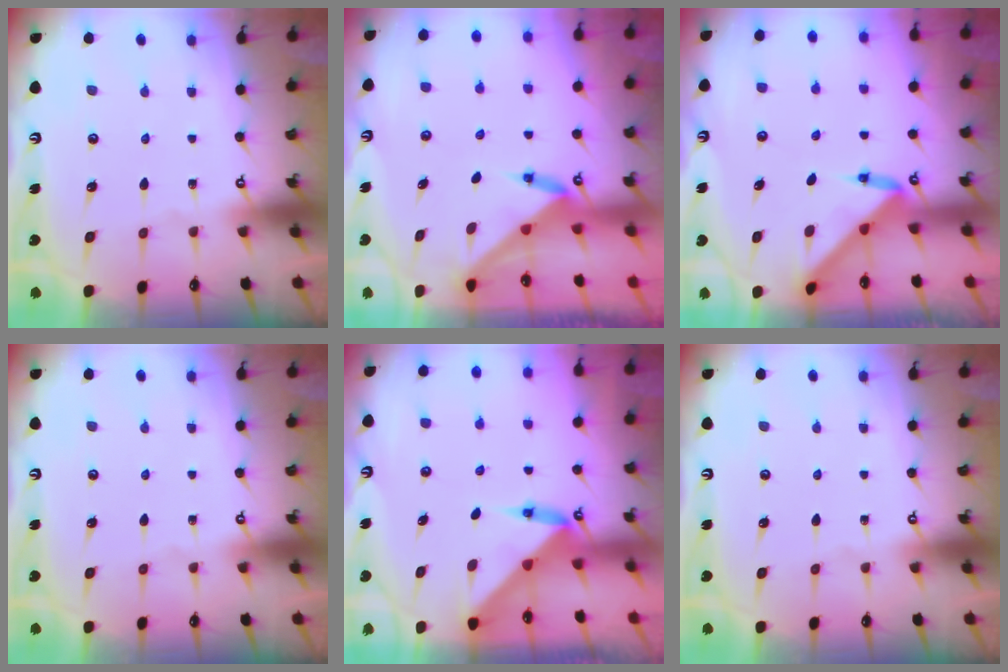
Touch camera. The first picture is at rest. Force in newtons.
{"total": 3.5, "press": 3.4, "slide": 0.3}
{"total": 5.0, "press": 4.9, "slide": 0.4}
{"total": 0.0}
{"total": 3.7, "press": 3.7, "slide": 0.5}
{"total": 0.0}